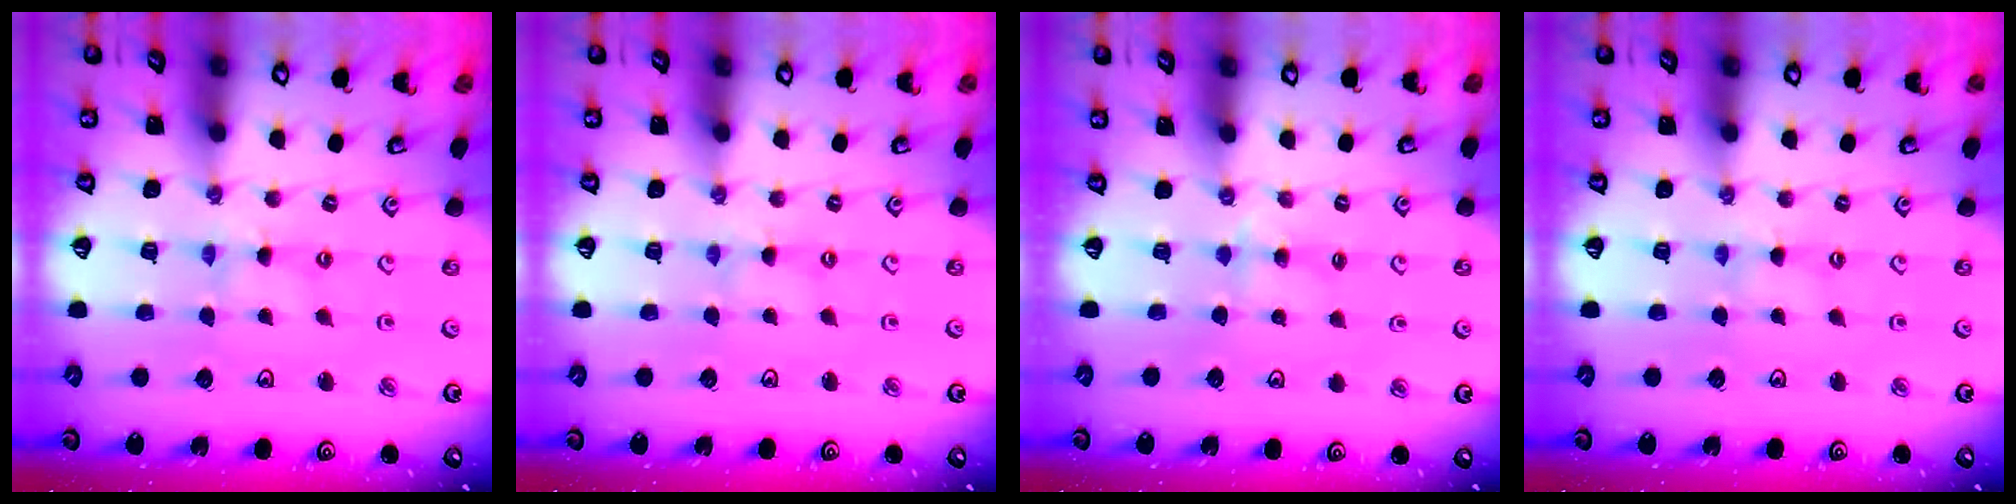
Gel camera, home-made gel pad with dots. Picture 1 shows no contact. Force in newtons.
{"total": 0.0}
{"total": 3.1, "press": 3.1, "slide": 0.6}
{"total": 0.8, "press": 0.8, "slide": 0.1}